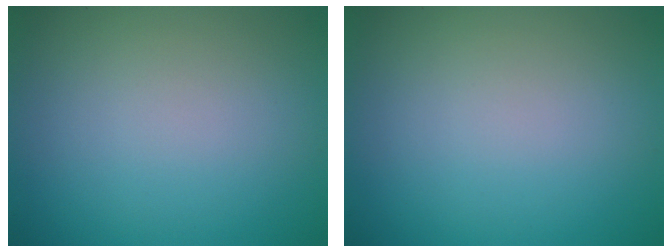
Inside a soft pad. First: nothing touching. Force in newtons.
{"total": 0.0}